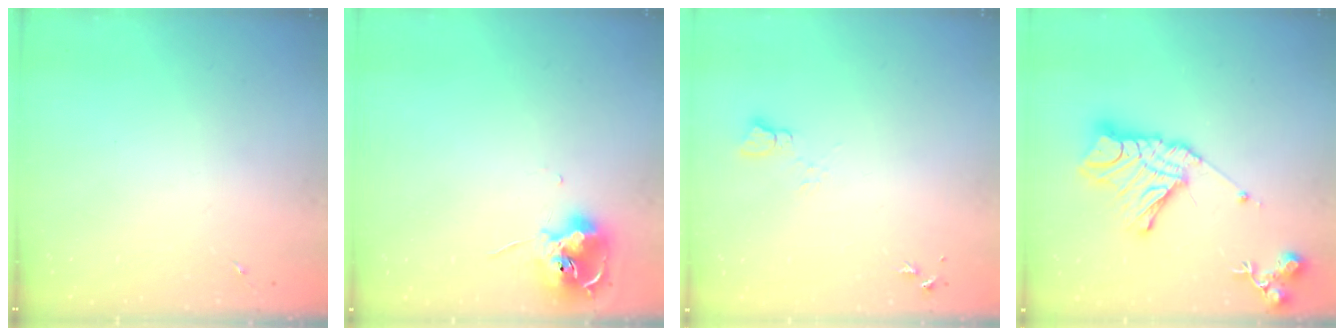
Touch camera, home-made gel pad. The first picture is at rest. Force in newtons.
{"total": 11.1, "press": 11.0, "slide": 0.6}
{"total": 3.7, "press": 3.7, "slide": 0.4}
{"total": 17.0, "press": 16.9, "slide": 1.3}